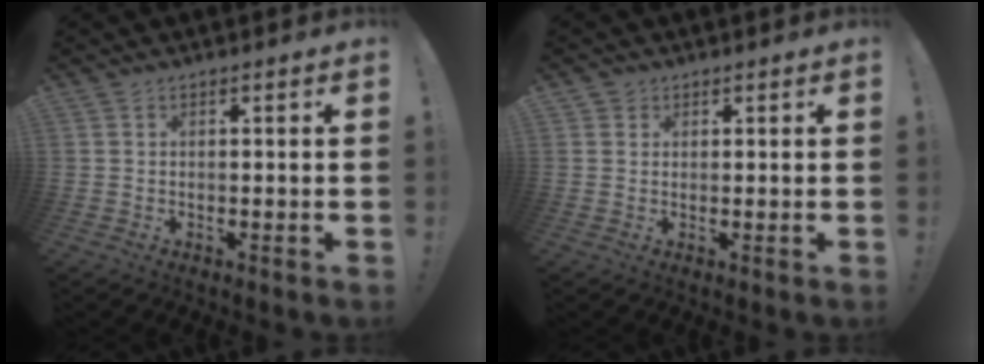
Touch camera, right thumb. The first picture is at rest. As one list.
[{"total": 0.9, "force": [0.6, 0.7, 0.0], "torque": [0.004, -0.001, 0.011]}]